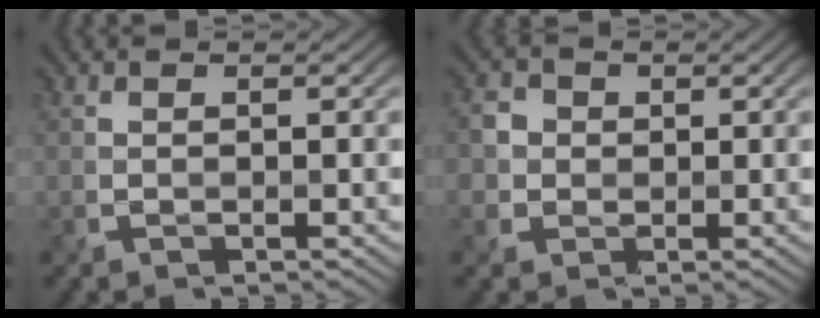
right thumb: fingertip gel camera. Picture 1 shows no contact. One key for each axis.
{"total": 2.7, "fx": 0.1, "fy": 2.6, "fz": 0.5, "tx": -0.022, "ty": 0.001, "tz": -0.001}